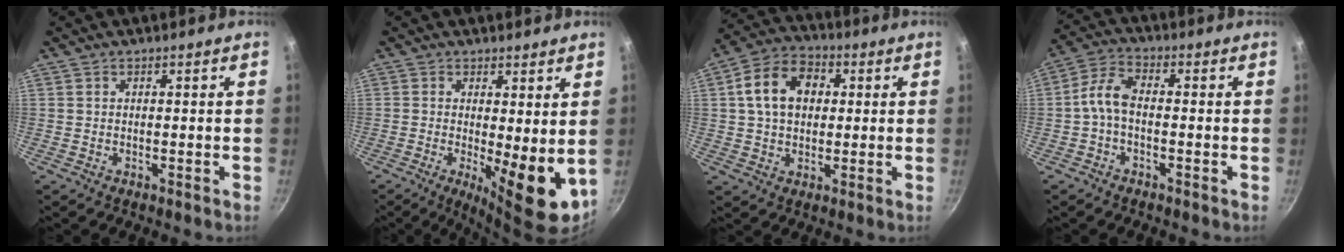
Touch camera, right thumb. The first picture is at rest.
{"total": 9.5, "force": [-0.2, 2.7, 9.1], "torque": [-0.122, -0.019, 0.005]}
{"total": 11.6, "force": [2.1, 8.4, 7.6], "torque": [-0.110, 0.017, 0.023]}
{"total": 5.6, "force": [-1.3, 2.8, 4.7], "torque": [-0.102, 0.028, -0.038]}